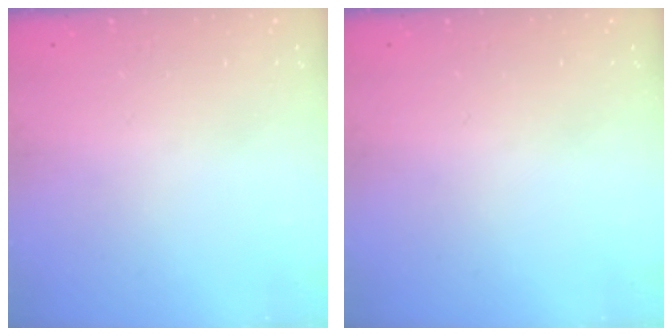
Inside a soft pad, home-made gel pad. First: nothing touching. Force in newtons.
{"total": 0.0}